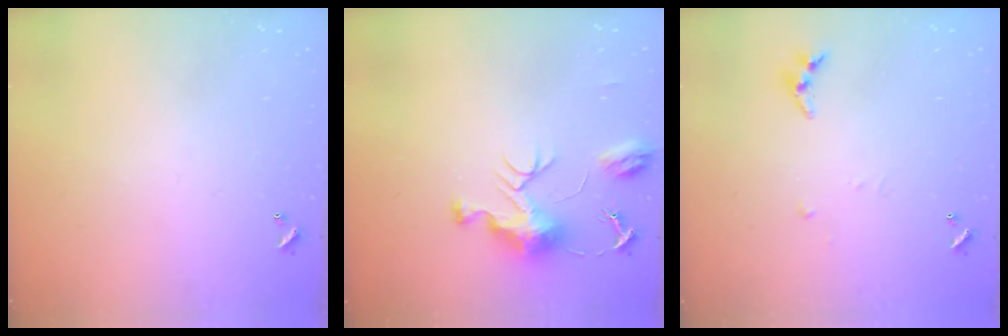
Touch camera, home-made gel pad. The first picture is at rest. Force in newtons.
{"total": 9.1, "press": 9.1, "slide": 0.7}
{"total": 4.4, "press": 4.4, "slide": 0.3}